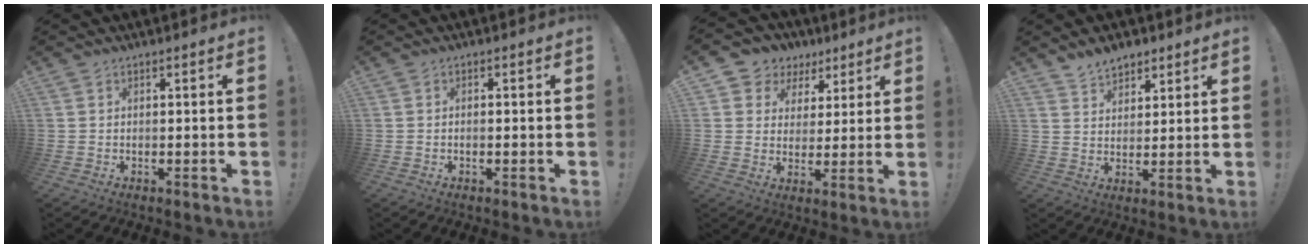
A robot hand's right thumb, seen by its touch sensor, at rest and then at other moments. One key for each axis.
{"total": 0.9, "fx": -0.7, "fy": 0.0, "fz": 0.5, "tx": -0.015, "ty": 0.003, "tz": -0.011}
{"total": 7.2, "fx": 3.0, "fy": 6.4, "fz": 1.3, "tx": -0.022, "ty": -0.017, "tz": 0.062}
{"total": 6.3, "fx": 5.2, "fy": 3.4, "fz": 1.3, "tx": -0.017, "ty": -0.029, "tz": 0.096}